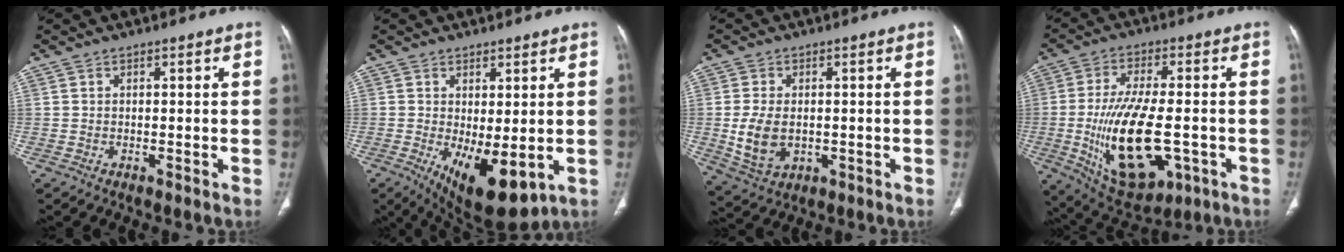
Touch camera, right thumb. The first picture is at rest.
{"total": 10.7, "force": [-1.9, 4.5, 9.5], "torque": [-0.141, -0.021, -0.008]}
{"total": 8.1, "force": [-0.7, 5.4, 6.1], "torque": [-0.116, -0.007, 0.000]}
{"total": 19.7, "force": [-4.0, 9.0, 17.0], "torque": [-0.306, -0.003, -0.045]}